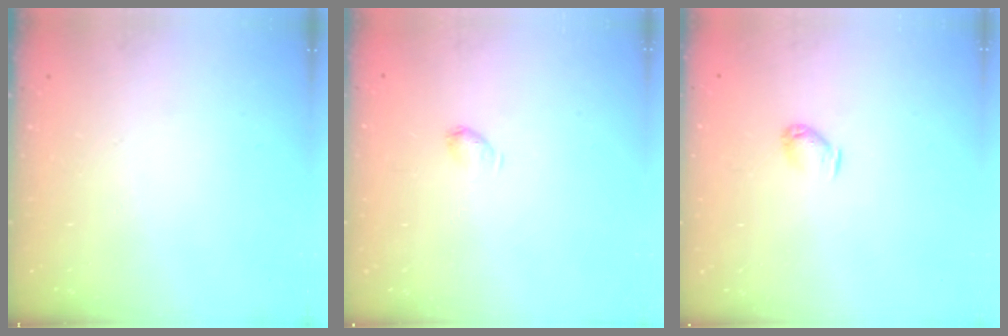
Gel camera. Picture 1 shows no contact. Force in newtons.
{"total": 3.2, "press": 3.2, "slide": 0.5}
{"total": 3.7, "press": 3.7, "slide": 0.6}